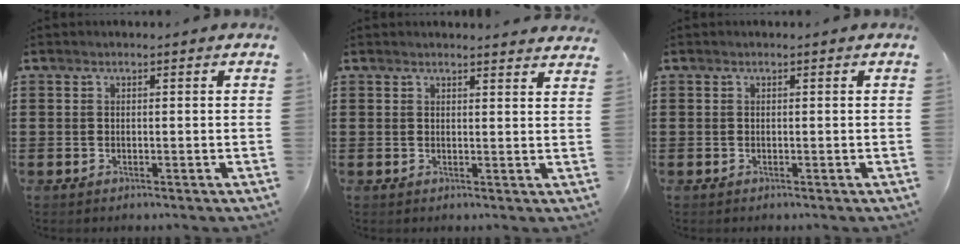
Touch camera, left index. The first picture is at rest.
{"total": 1.9, "force": [1.9, 0.0, 0.2], "torque": [-0.002, -0.006, 0.035]}
{"total": 0.0}